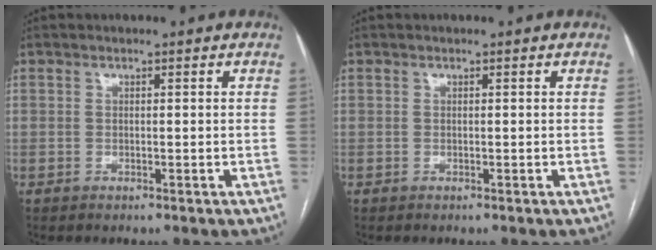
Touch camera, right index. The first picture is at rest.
{"total": 0.0}